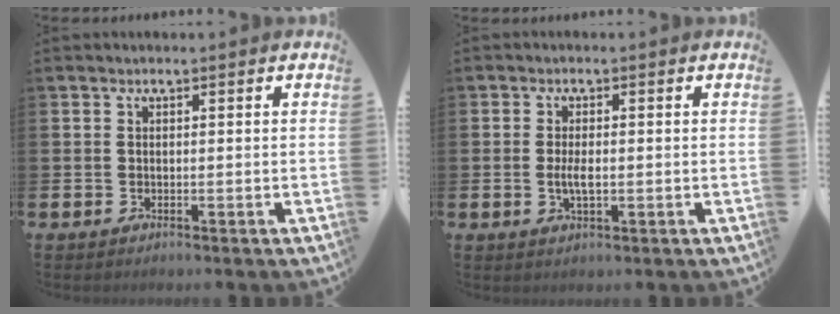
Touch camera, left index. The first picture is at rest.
{"total": 2.8, "force": [-0.2, 1.1, 2.6], "torque": [-0.047, 0.001, -0.004]}